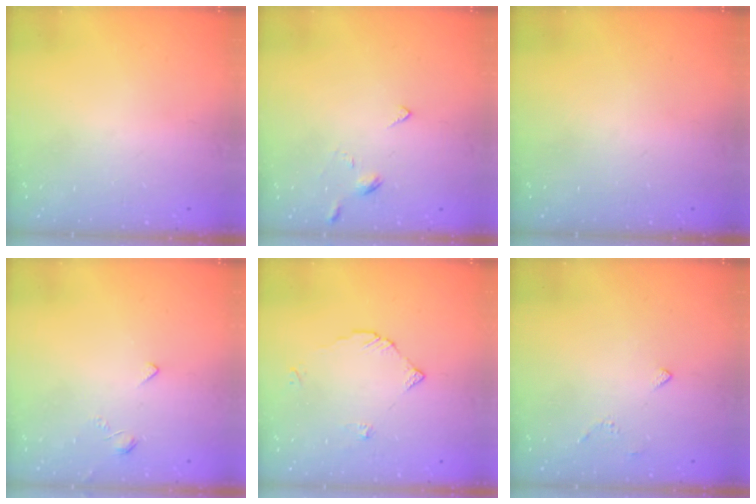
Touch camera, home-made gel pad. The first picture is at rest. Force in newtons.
{"total": 2.8, "press": 2.8, "slide": 0.6}
{"total": 0.0}
{"total": 1.6, "press": 1.5, "slide": 0.5}
{"total": 3.2, "press": 3.1, "slide": 0.4}
{"total": 3.0, "press": 2.9, "slide": 0.7}